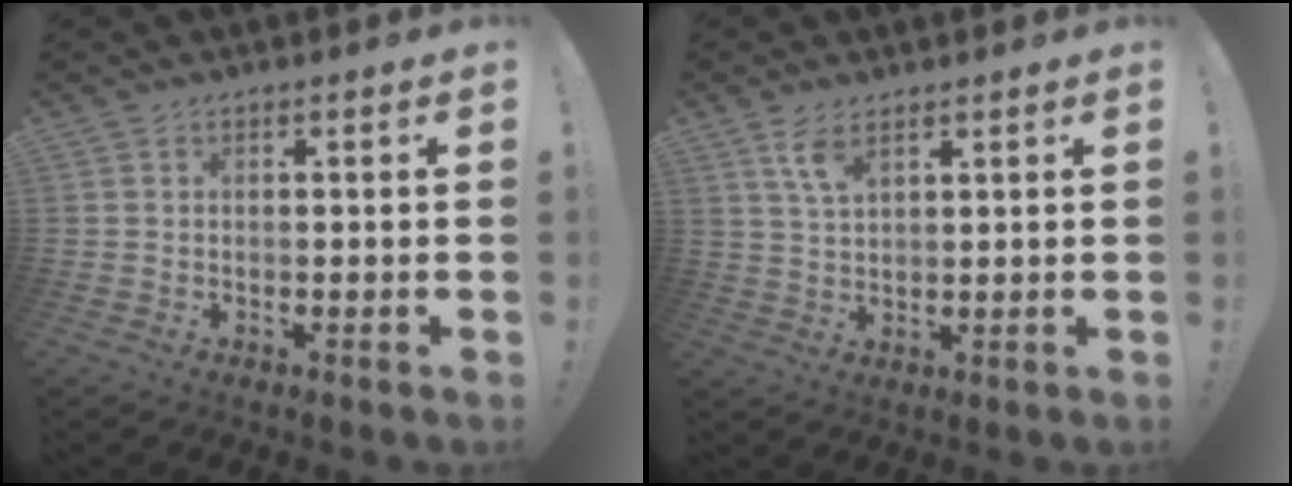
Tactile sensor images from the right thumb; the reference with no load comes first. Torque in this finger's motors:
{"motor_torque": [1.17, 1.24, 0.56, -0.18, 0.07]}